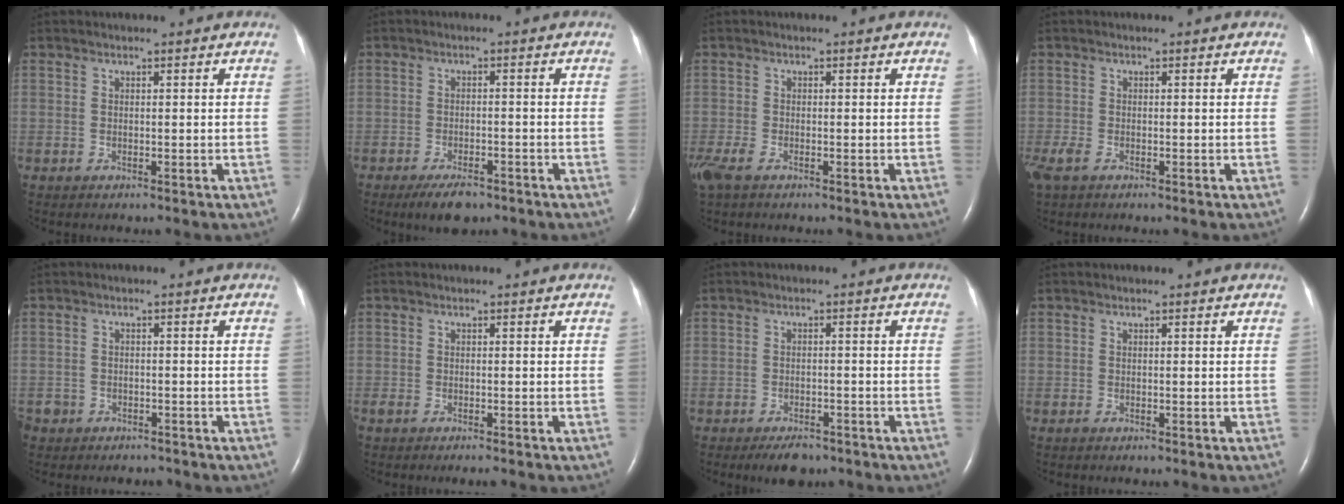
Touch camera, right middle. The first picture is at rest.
{"total": 4.5, "force": [-3.3, 1.6, 2.7], "torque": [-0.052, -0.004, -0.049]}
{"total": 4.3, "force": [-2.7, 1.9, 2.8], "torque": [-0.076, -0.014, -0.051]}
{"total": 2.9, "force": [-1.6, 1.5, 2.0], "torque": [-0.059, -0.010, -0.030]}
{"total": 4.0, "force": [-3.0, 2.6, 0.0], "torque": [-0.006, 0.007, -0.048]}
{"total": 1.4, "force": [-1.1, 0.3, 0.8], "torque": [-0.018, -0.005, -0.017]}
{"total": 3.9, "force": [-3.0, 1.7, 1.9], "torque": [-0.034, -0.002, -0.040]}
{"total": 0.0}